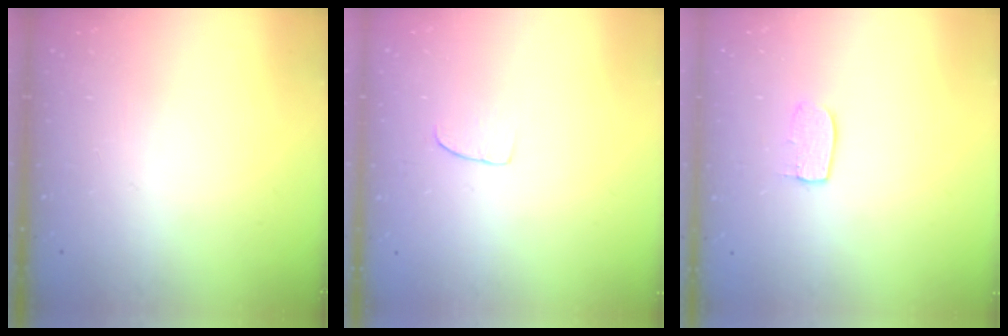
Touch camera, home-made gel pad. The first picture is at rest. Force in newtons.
{"total": 4.2, "press": 4.2, "slide": 0.3}
{"total": 5.5, "press": 5.5, "slide": 0.1}